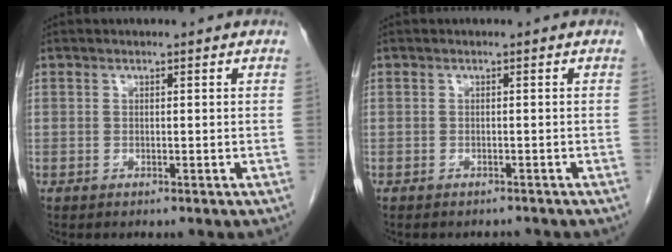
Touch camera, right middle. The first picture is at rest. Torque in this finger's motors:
{"motor_torque": [-0.03, 0.09, -0.01, 0.01]}